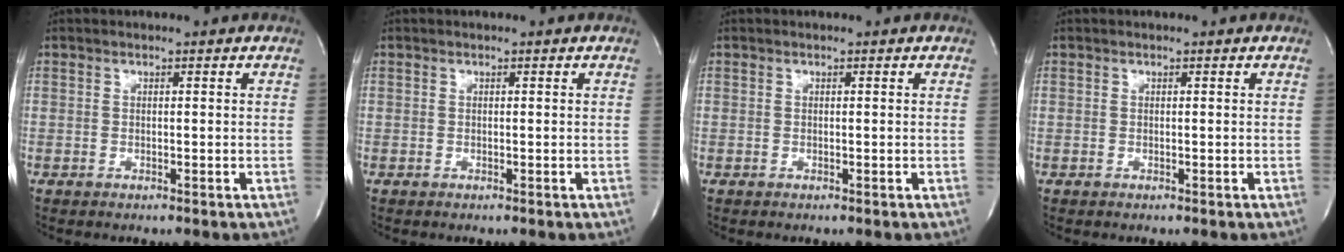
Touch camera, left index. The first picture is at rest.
{"total": 0.0}
{"total": 0.0}
{"total": 0.0}